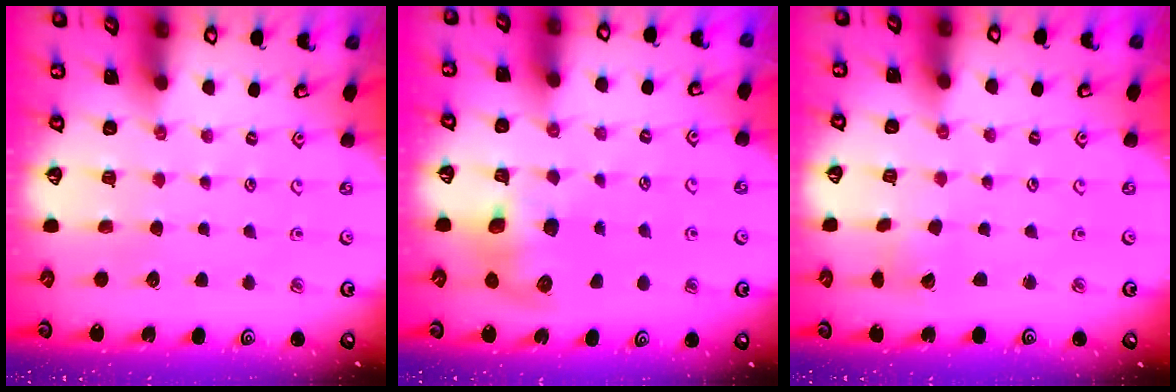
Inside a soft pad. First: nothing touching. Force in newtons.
{"total": 8.1, "press": 8.0, "slide": 1.1}
{"total": 2.1, "press": 2.1, "slide": 0.3}